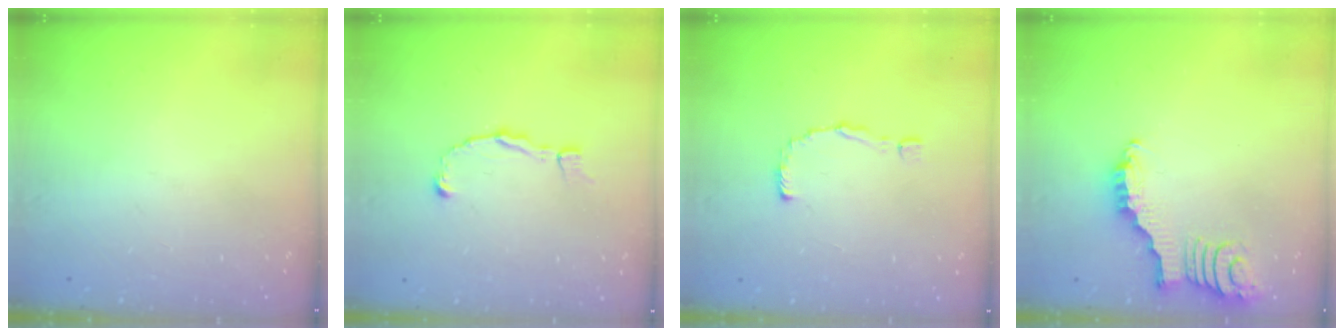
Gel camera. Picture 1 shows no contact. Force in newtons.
{"total": 2.5, "press": 2.5, "slide": 0.2}
{"total": 2.5, "press": 2.5, "slide": 0.1}
{"total": 2.9, "press": 2.9, "slide": 0.4}